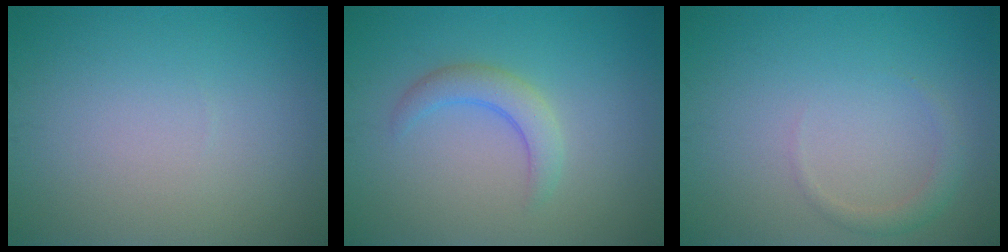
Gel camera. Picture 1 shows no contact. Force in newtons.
{"total": 2.6, "press": 2.6, "slide": 0.2}
{"total": 1.3, "press": 1.3, "slide": 0.1}